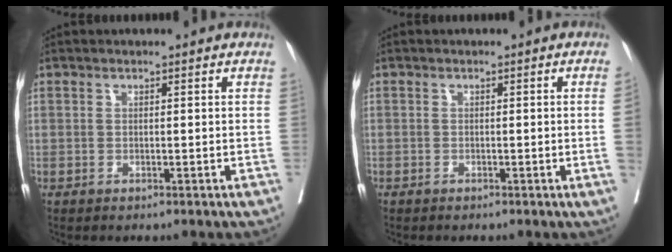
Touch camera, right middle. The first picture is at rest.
{"total": 1.3, "force": [-0.4, -0.5, 1.2], "torque": [-0.015, -0.001, -0.007]}